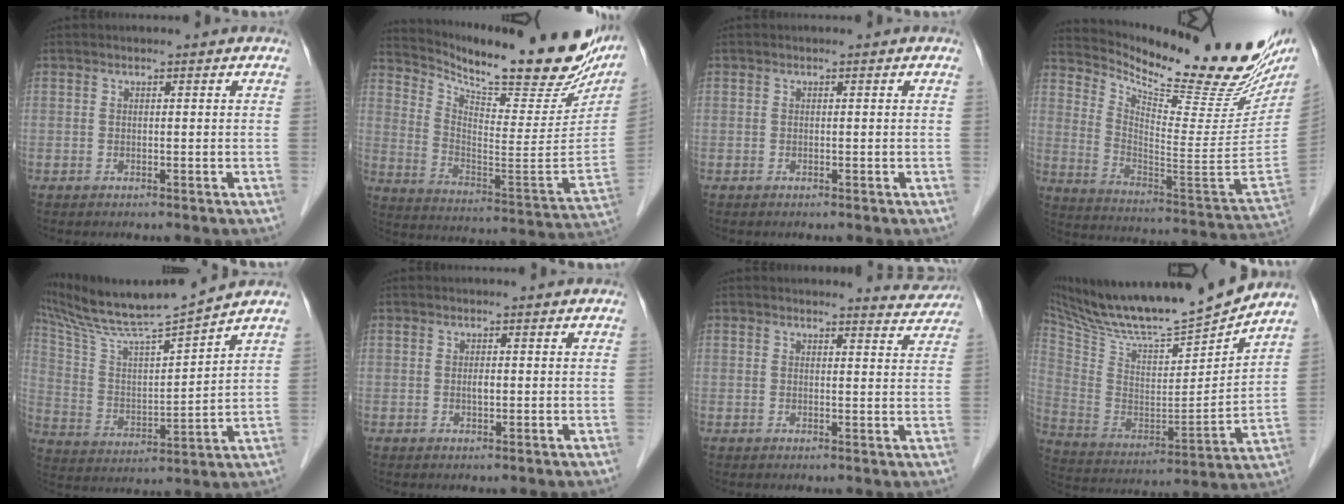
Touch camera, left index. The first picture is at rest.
{"total": 27.6, "force": [23.3, 5.3, 13.8], "torque": [-0.226, -0.060, 0.321]}
{"total": 0.0}
{"total": 26.8, "force": [23.3, 4.7, 12.5], "torque": [-0.206, -0.082, 0.326]}
{"total": 13.4, "force": [12.4, -1.9, 4.8], "torque": [-0.102, -0.008, 0.232]}
{"total": 0.9, "force": [0.1, 0.3, 0.8], "torque": [-0.015, -0.001, 0.003]}
{"total": 4.1, "force": [4.0, 0.3, -0.4], "torque": [0.003, -0.025, 0.032]}
{"total": 21.8, "force": [19.8, 1.1, 8.9], "torque": [-0.172, -0.028, 0.333]}